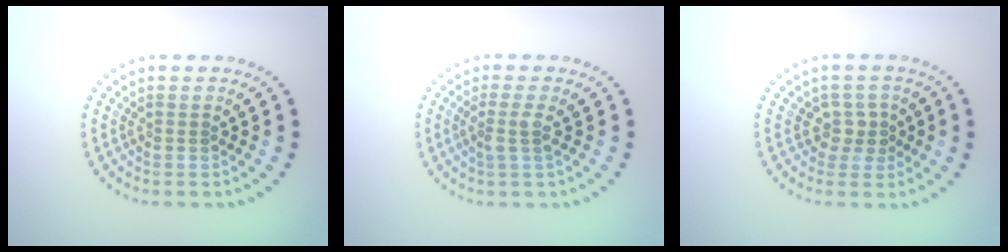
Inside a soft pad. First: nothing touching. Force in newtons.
{"total": 1.7, "press": 1.3, "slide": 1.1}
{"total": 1.9, "press": 1.5, "slide": 1.2}